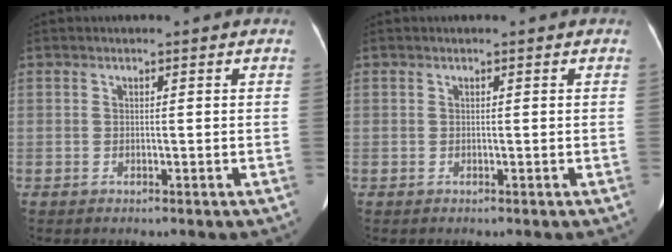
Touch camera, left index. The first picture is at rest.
{"total": 0.0}